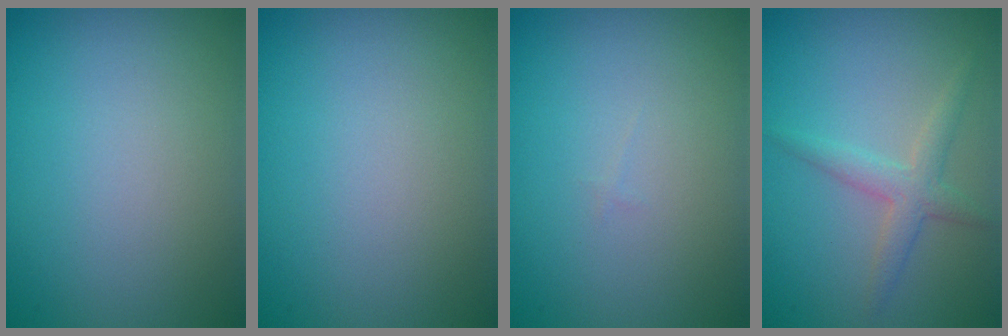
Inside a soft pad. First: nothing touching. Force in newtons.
{"total": 0.0}
{"total": 0.0}
{"total": 2.5, "press": 2.5, "slide": 0.0}